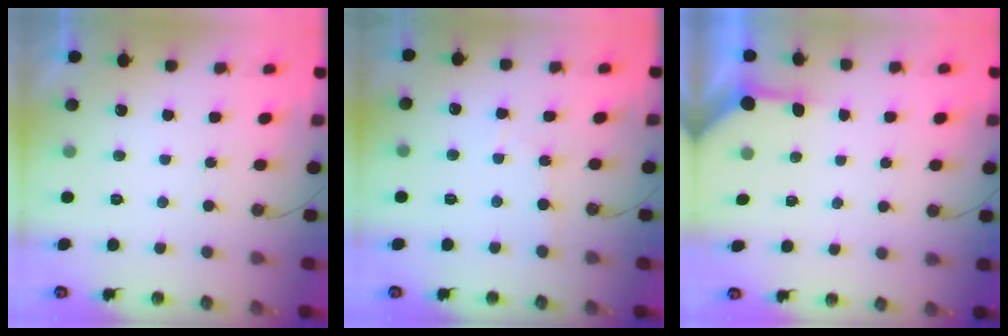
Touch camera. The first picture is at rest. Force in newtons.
{"total": 2.8, "press": 2.7, "slide": 0.4}
{"total": 3.5, "press": 3.5, "slide": 0.5}